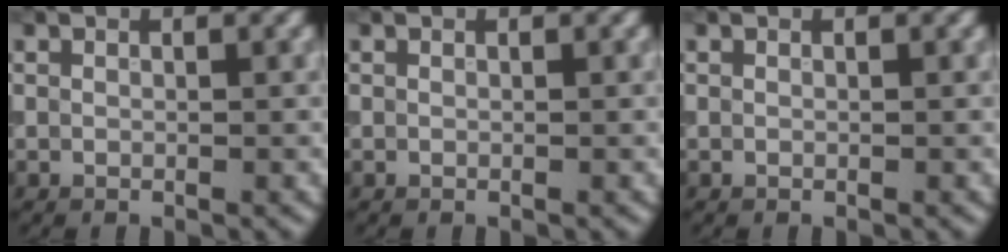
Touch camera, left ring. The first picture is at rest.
{"total": 0.0}
{"total": 0.0}